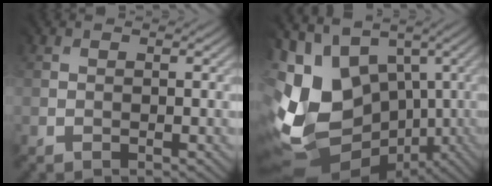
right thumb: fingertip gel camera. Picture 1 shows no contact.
{"total": 15.0, "force": [-1.1, 11.0, 10.1], "torque": [-0.236, -0.030, -0.001]}